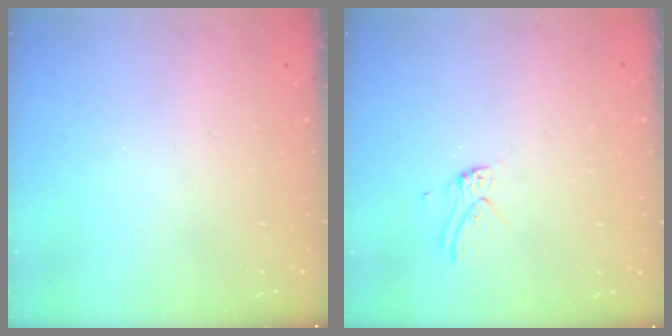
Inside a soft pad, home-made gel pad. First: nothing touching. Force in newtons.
{"total": 2.7, "press": 2.7, "slide": 0.3}